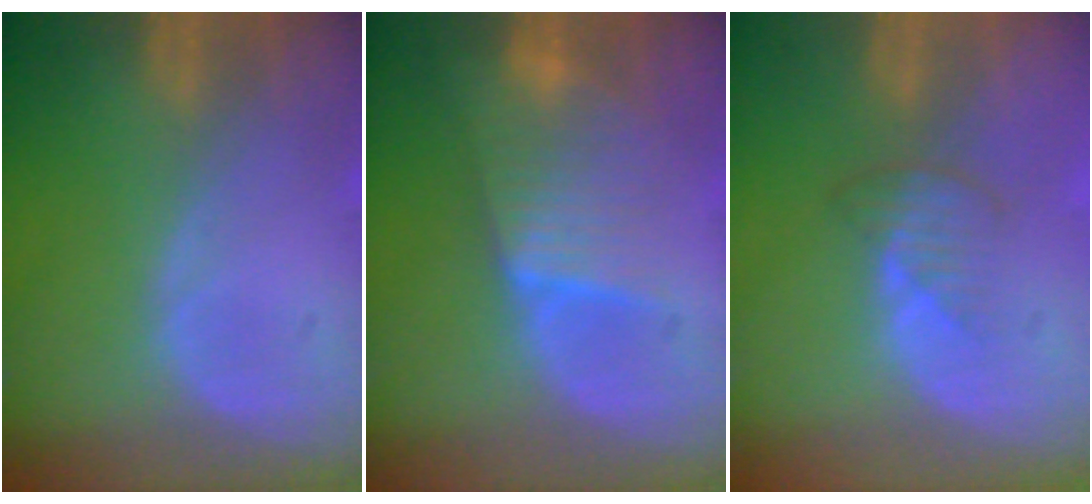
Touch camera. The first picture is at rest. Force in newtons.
{"total": 6.3, "press": 6.2, "slide": 0.8}
{"total": 2.5, "press": 2.5, "slide": 0.4}